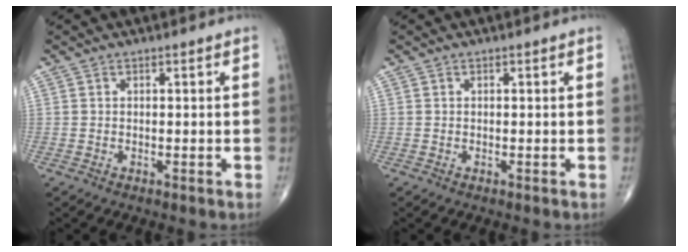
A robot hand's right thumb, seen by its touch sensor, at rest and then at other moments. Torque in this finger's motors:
{"motor_torque": [0.21, 0.03, -0.26, -0.32, 0.02]}